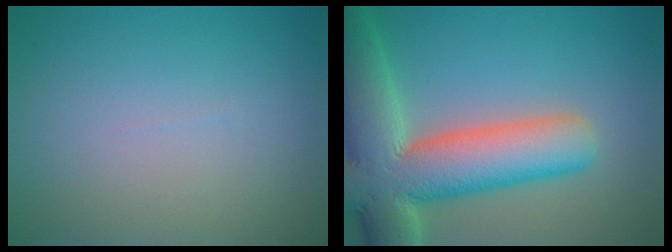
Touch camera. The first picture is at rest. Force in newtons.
{"total": 12.5, "press": 12.5, "slide": 0.9}